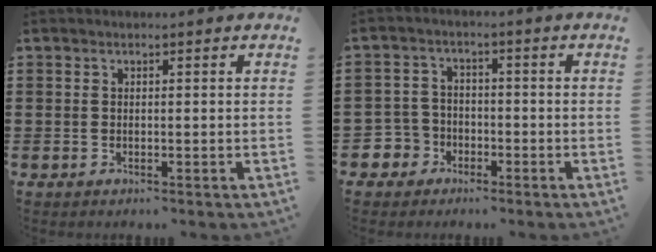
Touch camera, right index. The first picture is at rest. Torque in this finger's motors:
{"motor_torque": [0.69, 0.53, 0.09, -0.02]}